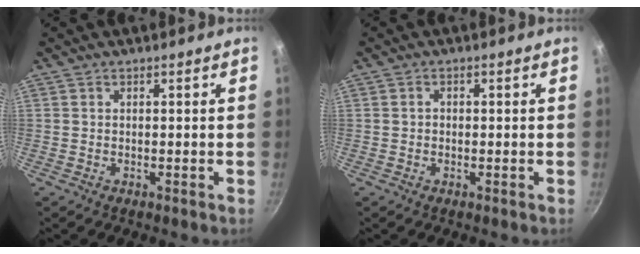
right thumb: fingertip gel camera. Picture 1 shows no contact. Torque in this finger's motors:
{"motor_torque": [-0.73, -0.13, -0.24, 0.29, 0.05]}